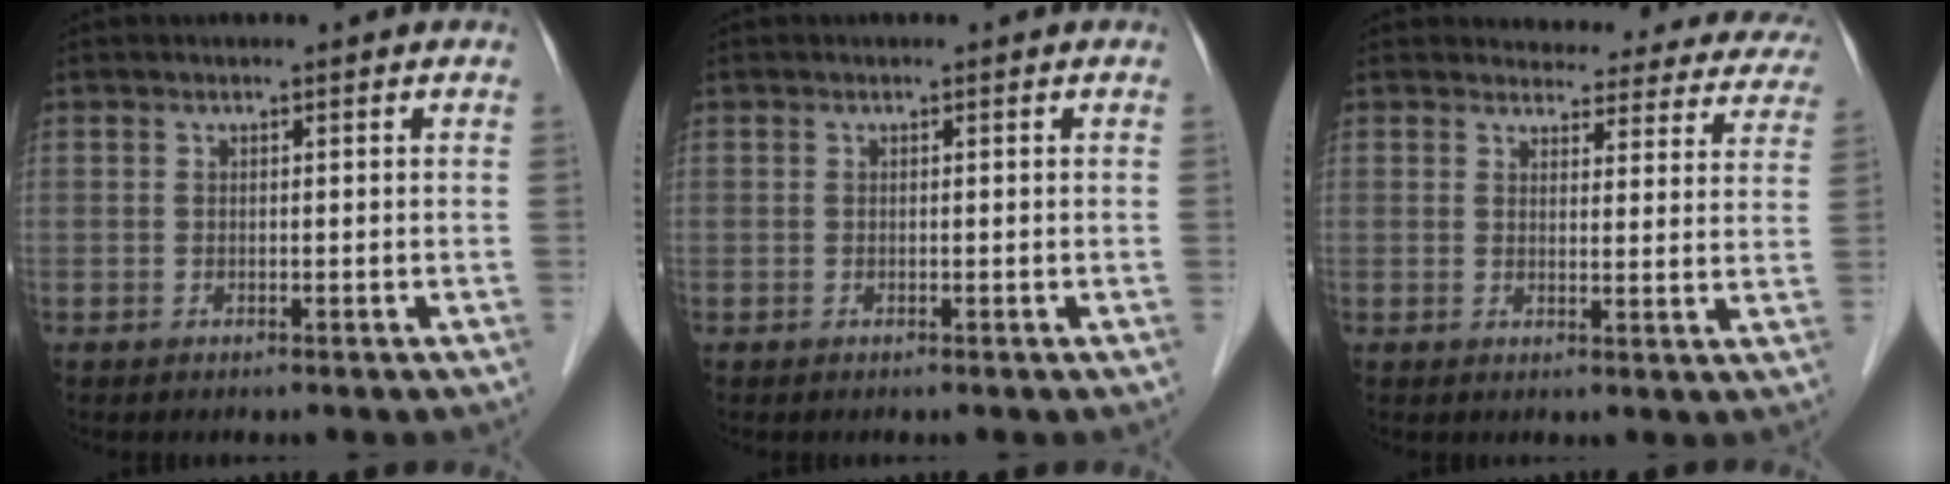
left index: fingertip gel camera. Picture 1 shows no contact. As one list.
[{"total": 0.0}, {"total": 16.7, "force": [15.5, 5.3, 3.3], "torque": [-0.007, -0.027, 0.152]}]